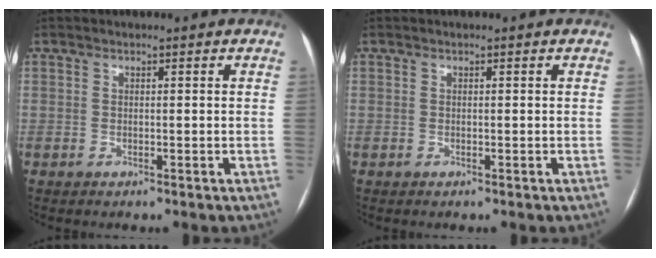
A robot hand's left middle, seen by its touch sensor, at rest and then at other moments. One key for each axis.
{"total": 0.0}